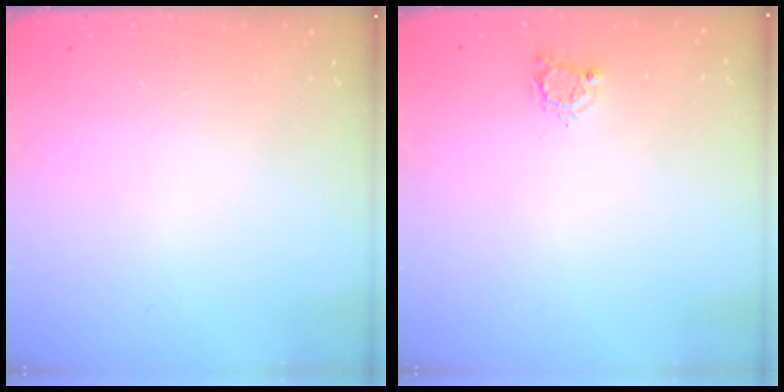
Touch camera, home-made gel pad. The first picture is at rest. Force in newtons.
{"total": 4.1, "press": 4.1, "slide": 0.5}